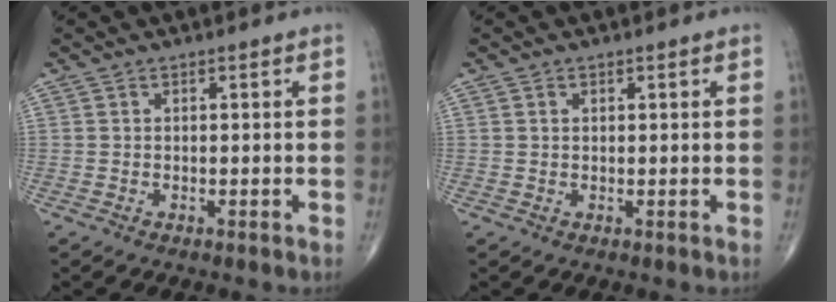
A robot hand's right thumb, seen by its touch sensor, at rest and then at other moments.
{"total": 0.6, "force": [0.3, 0.4, 0.3], "torque": [-0.005, -0.002, 0.006]}